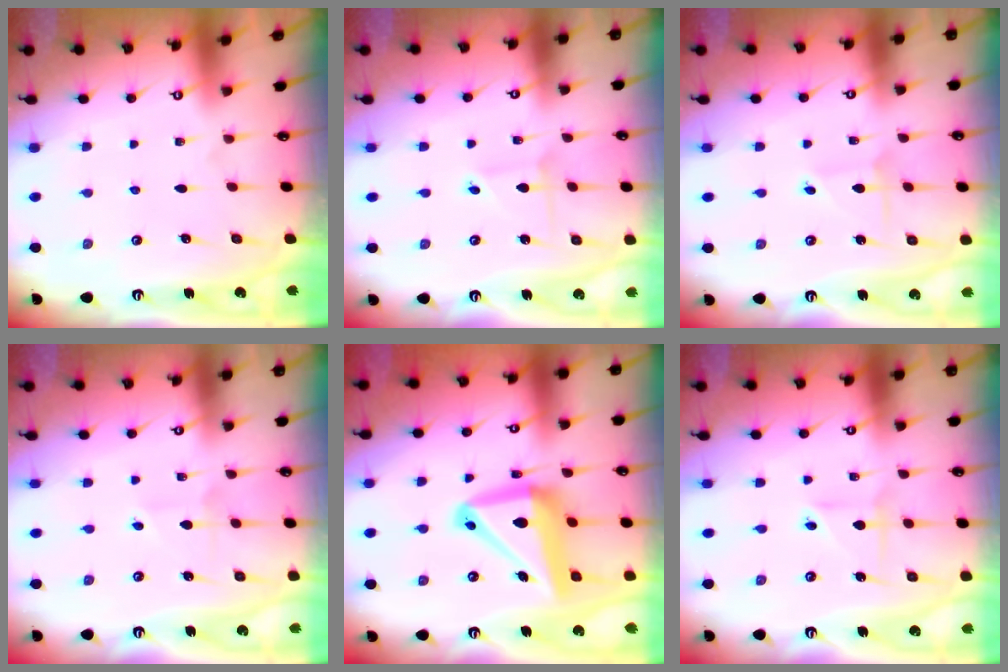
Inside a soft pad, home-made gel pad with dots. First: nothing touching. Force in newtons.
{"total": 2.2, "press": 2.2, "slide": 0.1}
{"total": 2.2, "press": 2.2, "slide": 0.2}
{"total": 3.4, "press": 3.4, "slide": 0.5}
{"total": 16.6, "press": 16.4, "slide": 2.1}
{"total": 2.3, "press": 2.1, "slide": 0.9}